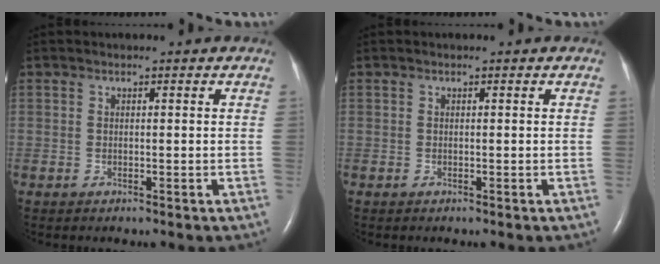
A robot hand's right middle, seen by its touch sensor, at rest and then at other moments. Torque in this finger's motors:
{"motor_torque": [-0.05, 0.09, 0.00, 0.01]}